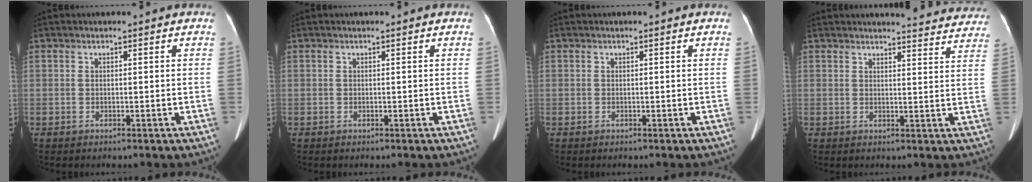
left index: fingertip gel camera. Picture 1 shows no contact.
{"total": 0.0}
{"total": 0.0}
{"total": 14.3, "force": [13.9, 2.2, 2.7], "torque": [-0.002, -0.044, 0.131]}